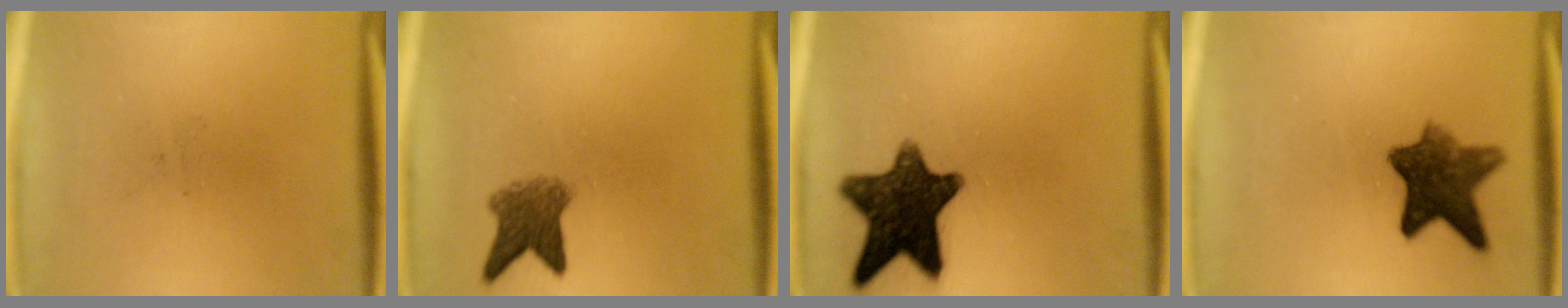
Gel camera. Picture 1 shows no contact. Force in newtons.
{"total": 4.7}
{"total": 13.4}
{"total": 8.8}